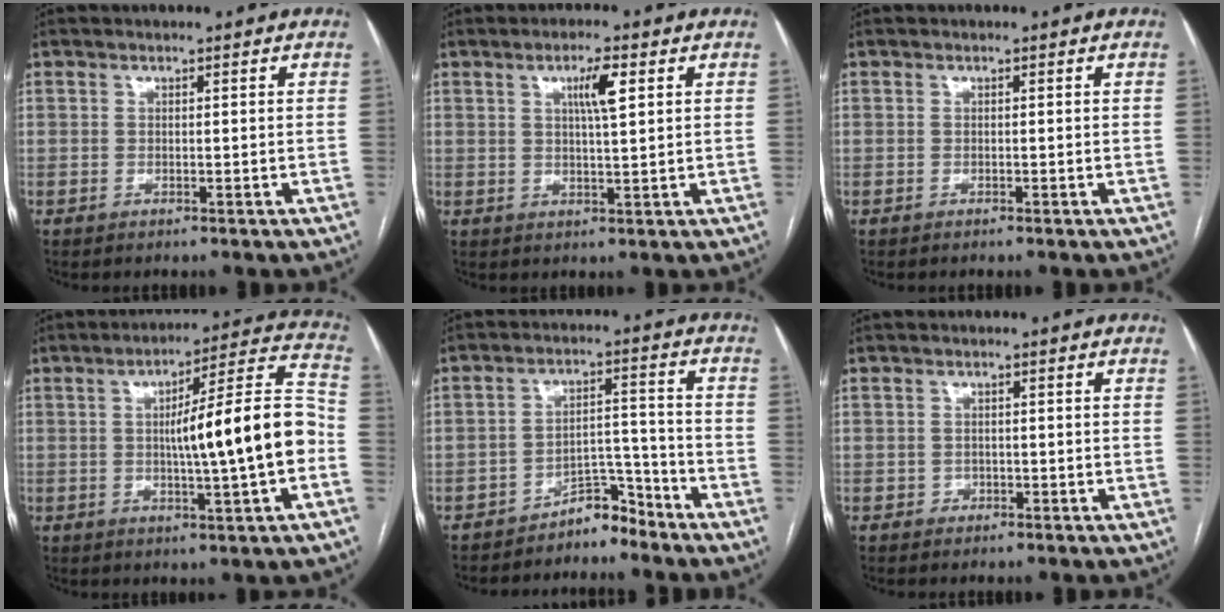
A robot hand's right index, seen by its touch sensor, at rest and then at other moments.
{"total": 4.5, "force": [1.8, 0.3, 4.1], "torque": [-0.072, 0.001, 0.029]}
{"total": 0.0}
{"total": 15.3, "force": [-1.7, 0.5, 15.2], "torque": [-0.225, 0.021, -0.027]}
{"total": 5.1, "force": [-4.7, 1.6, 1.2], "torque": [-0.007, 0.024, -0.077]}
{"total": 1.2, "force": [-0.6, 1.0, 0.0], "torque": [0.005, 0.006, -0.012]}